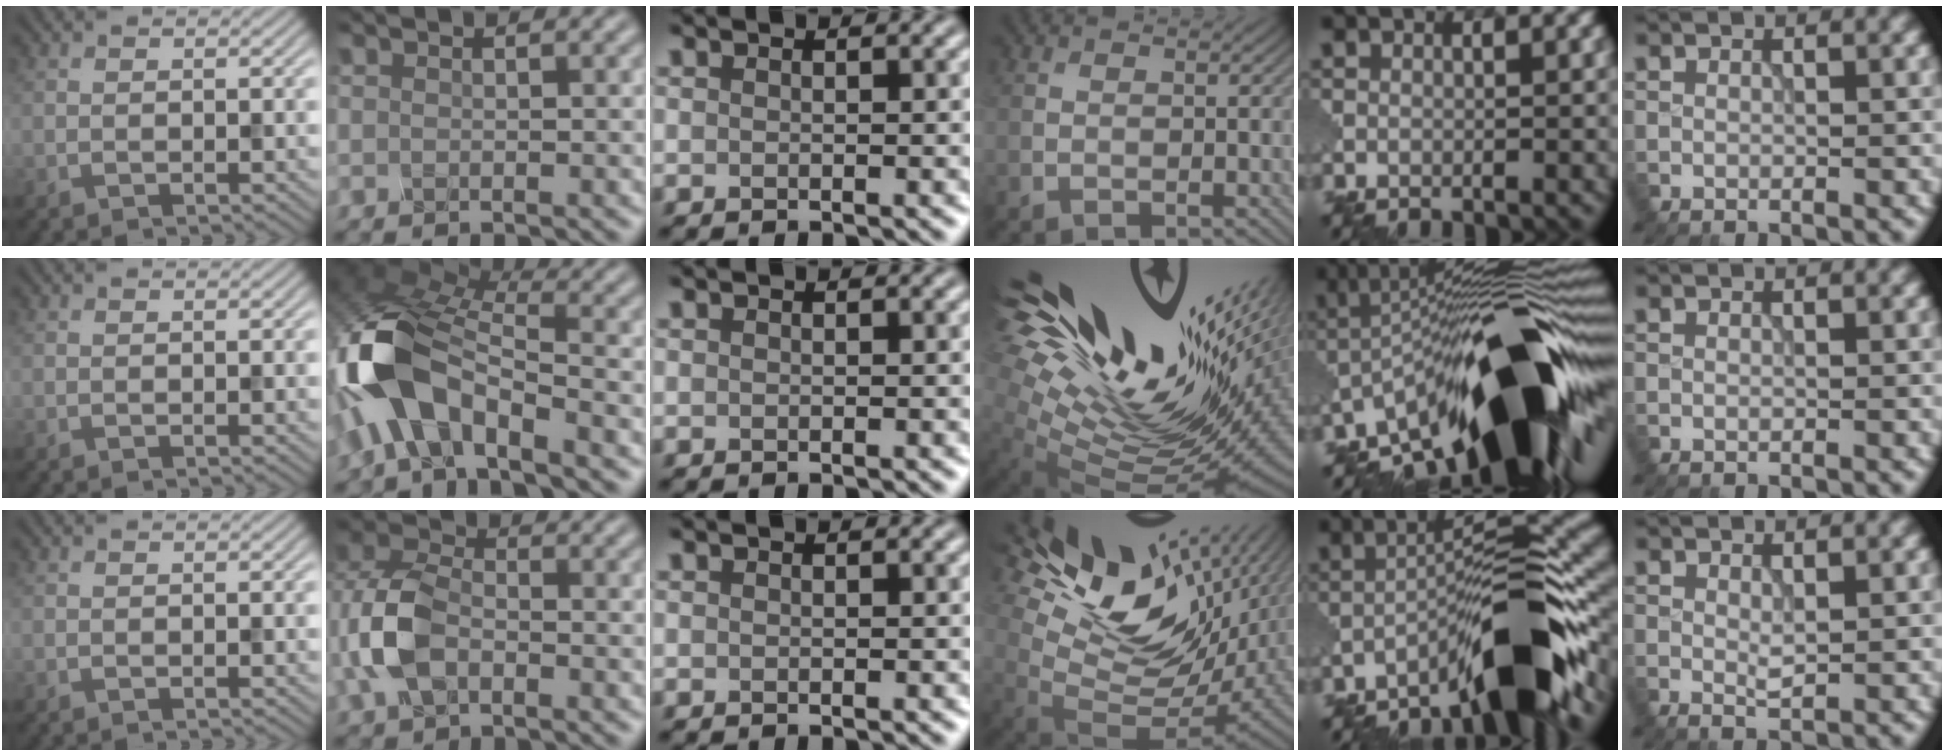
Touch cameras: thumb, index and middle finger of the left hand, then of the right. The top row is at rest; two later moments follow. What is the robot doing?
{"motion": "press", "object": "mechanical pencil"}